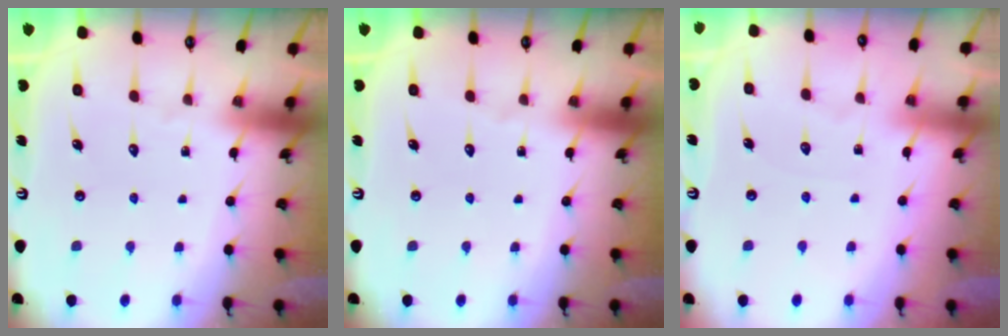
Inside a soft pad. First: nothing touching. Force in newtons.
{"total": 0.0}
{"total": 1.6, "press": 1.5, "slide": 0.3}